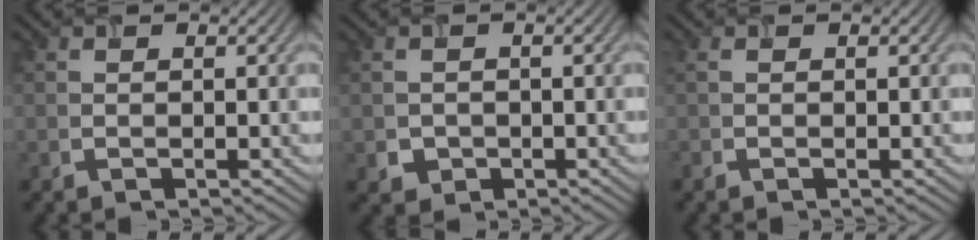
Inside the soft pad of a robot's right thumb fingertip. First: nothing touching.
{"total": 1.9, "force": [-0.6, 1.7, 0.5], "torque": [-0.010, -0.008, -0.010]}
{"total": 1.1, "force": [0.1, 0.7, 0.9], "torque": [-0.028, 0.000, 0.000]}